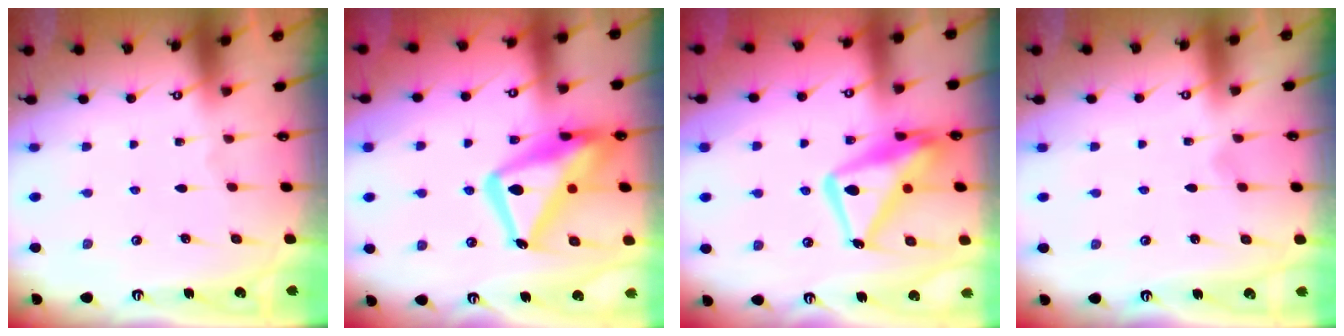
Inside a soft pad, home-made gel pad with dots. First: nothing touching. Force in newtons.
{"total": 20.6, "press": 20.5, "slide": 1.7}
{"total": 17.5, "press": 17.4, "slide": 1.6}
{"total": 3.7, "press": 3.7, "slide": 0.2}